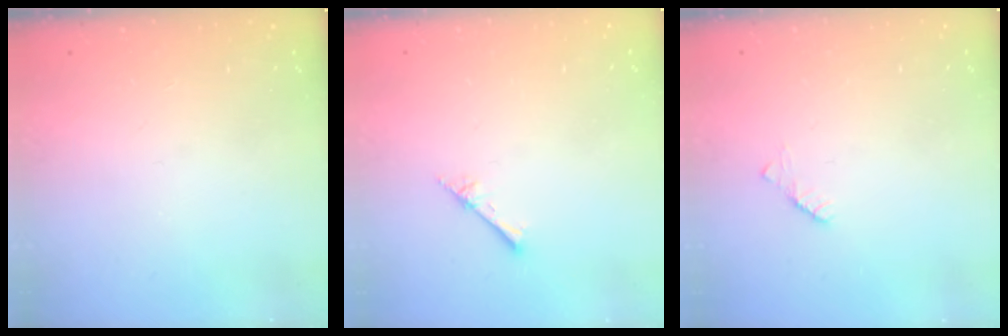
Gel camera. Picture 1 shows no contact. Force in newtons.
{"total": 2.4, "press": 2.4, "slide": 0.3}
{"total": 2.2, "press": 2.2, "slide": 0.3}